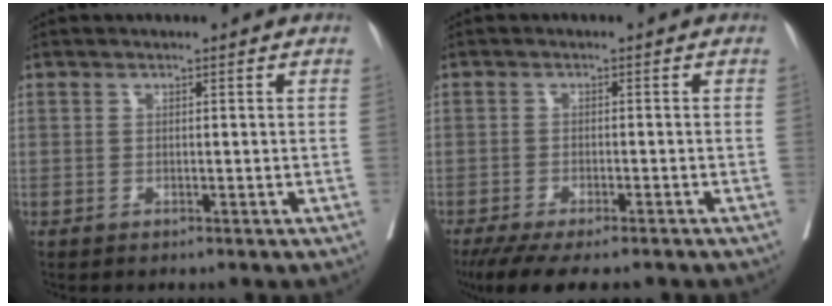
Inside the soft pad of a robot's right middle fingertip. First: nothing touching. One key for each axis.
{"total": 11.0, "fx": -9.0, "fy": 2.5, "fz": 5.9, "tx": -0.087, "ty": -0.018, "tz": -0.132}